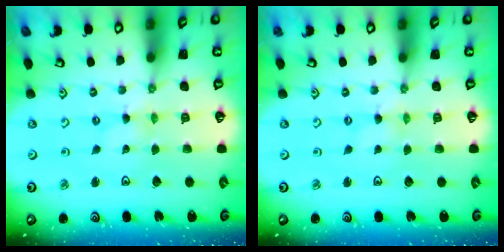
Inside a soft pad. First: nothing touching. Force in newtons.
{"total": 0.5, "press": 0.5, "slide": 0.1}